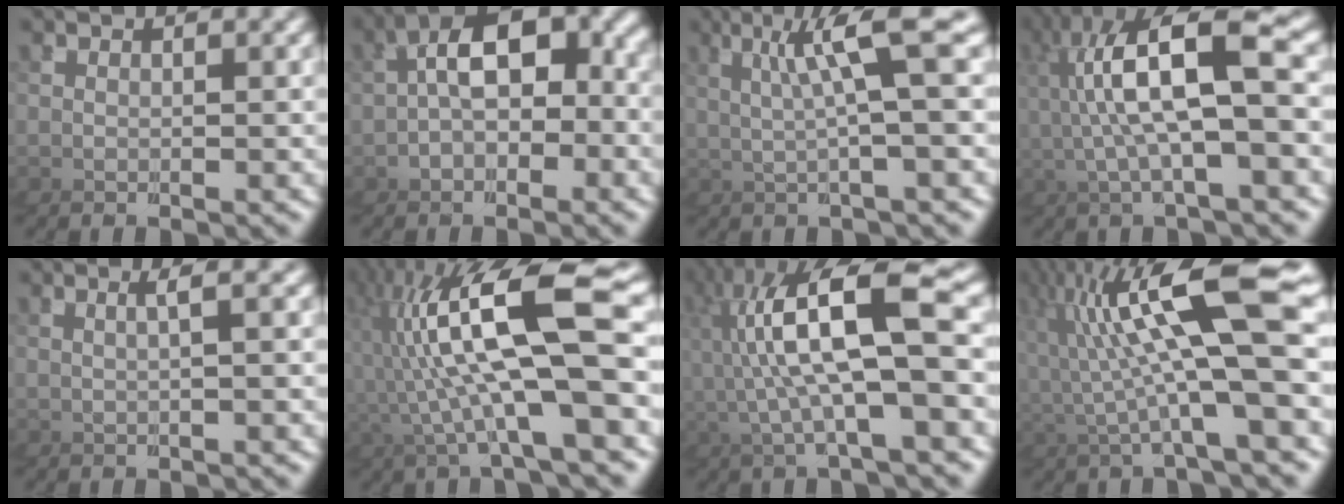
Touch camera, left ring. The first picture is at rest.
{"total": 7.3, "force": [0.4, 5.5, 4.7], "torque": [-0.133, -0.017, 0.014]}
{"total": 4.0, "force": [2.0, -2.4, 2.5], "torque": [-0.047, 0.035, 0.022]}
{"total": 6.8, "force": [2.4, 1.2, 6.2], "torque": [-0.113, 0.042, 0.028]}
{"total": 2.3, "force": [0.0, -2.3, 0.1], "torque": [-0.025, 0.010, 0.007]}
{"total": 10.4, "force": [2.1, 3.7, 9.6], "torque": [-0.177, 0.028, 0.025]}
{"total": 7.5, "force": [2.0, 1.0, 7.1], "torque": [-0.120, 0.040, 0.025]}
{"total": 7.9, "force": [2.3, 1.5, 7.4], "torque": [-0.136, 0.033, 0.034]}